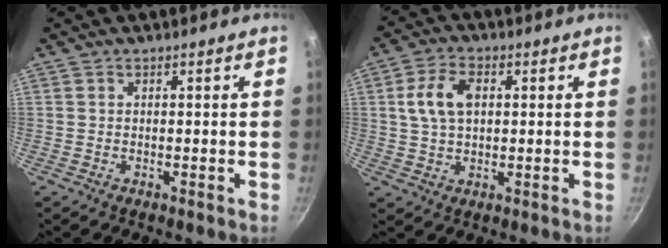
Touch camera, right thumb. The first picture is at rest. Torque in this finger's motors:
{"motor_torque": [-0.16, 0.40, 0.53, -0.29, 0.05]}